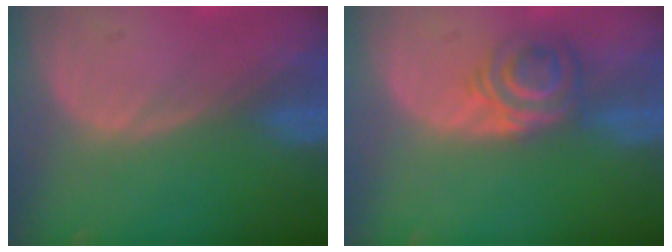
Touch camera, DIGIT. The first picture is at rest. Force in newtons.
{"total": 5.9, "press": 4.9, "slide": 3.3}